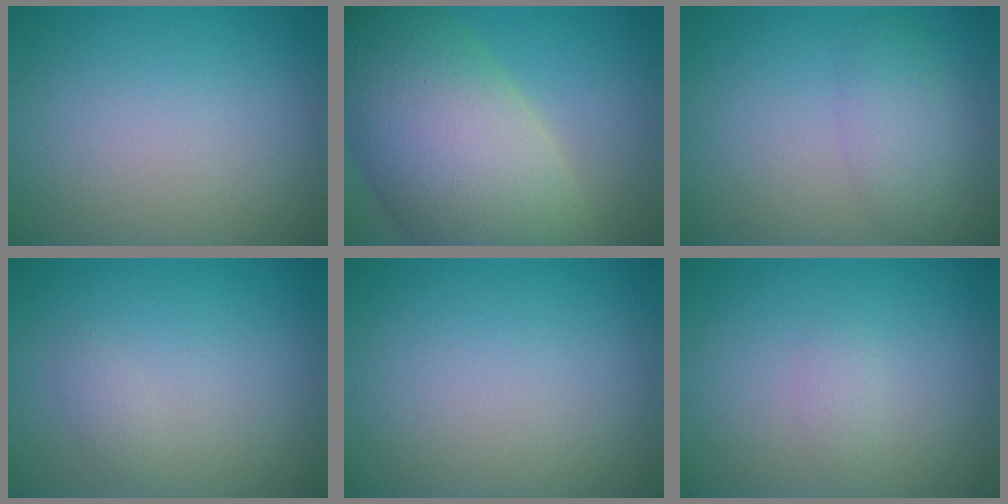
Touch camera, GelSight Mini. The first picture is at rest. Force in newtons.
{"total": 14.4, "press": 14.4, "slide": 0.8}
{"total": 3.0, "press": 3.0, "slide": 0.1}
{"total": 0.8, "press": 0.8, "slide": 0.0}
{"total": 0.0}
{"total": 0.8, "press": 0.8, "slide": 0.1}